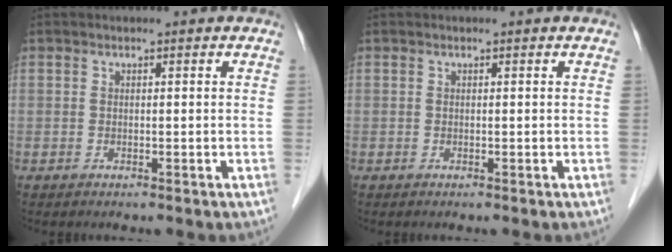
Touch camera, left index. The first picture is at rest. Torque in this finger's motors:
{"motor_torque": [0.00, 0.00, 0.00, 0.00]}